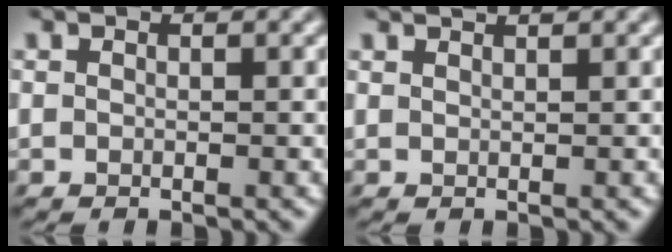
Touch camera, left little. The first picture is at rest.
{"total": 1.7, "force": [1.6, -0.3, 0.5], "torque": [-0.012, 0.016, 0.026]}